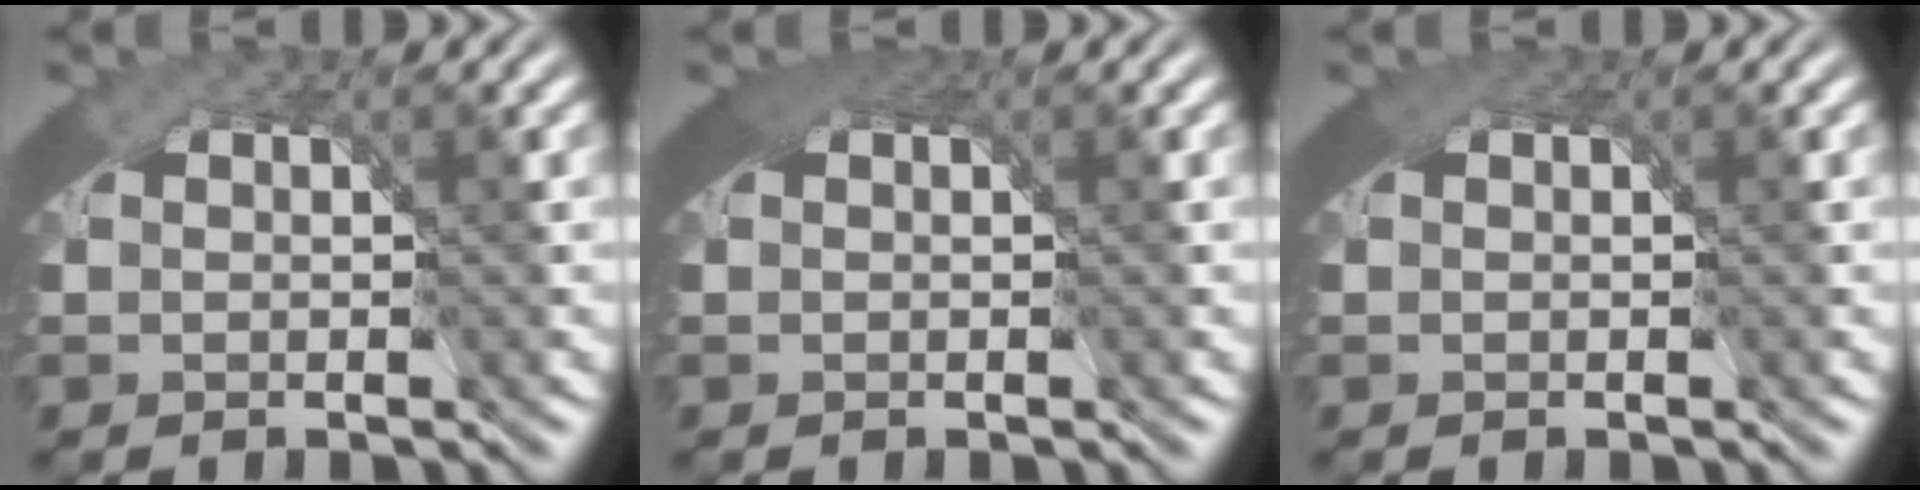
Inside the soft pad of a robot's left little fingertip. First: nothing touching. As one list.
[{"total": 2.3, "force": [1.0, 1.2, 1.7], "torque": [-0.029, -0.007, 0.017]}, {"total": 1.2, "force": [0.6, 0.8, 0.6], "torque": [-0.013, -0.002, 0.010]}]